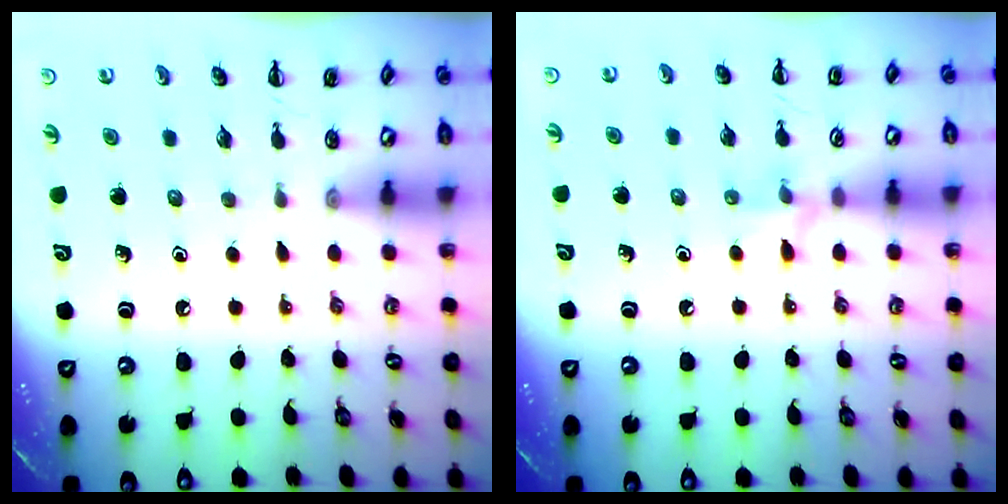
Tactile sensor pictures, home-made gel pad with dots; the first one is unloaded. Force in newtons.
{"total": 6.2, "press": 6.0, "slide": 1.2}